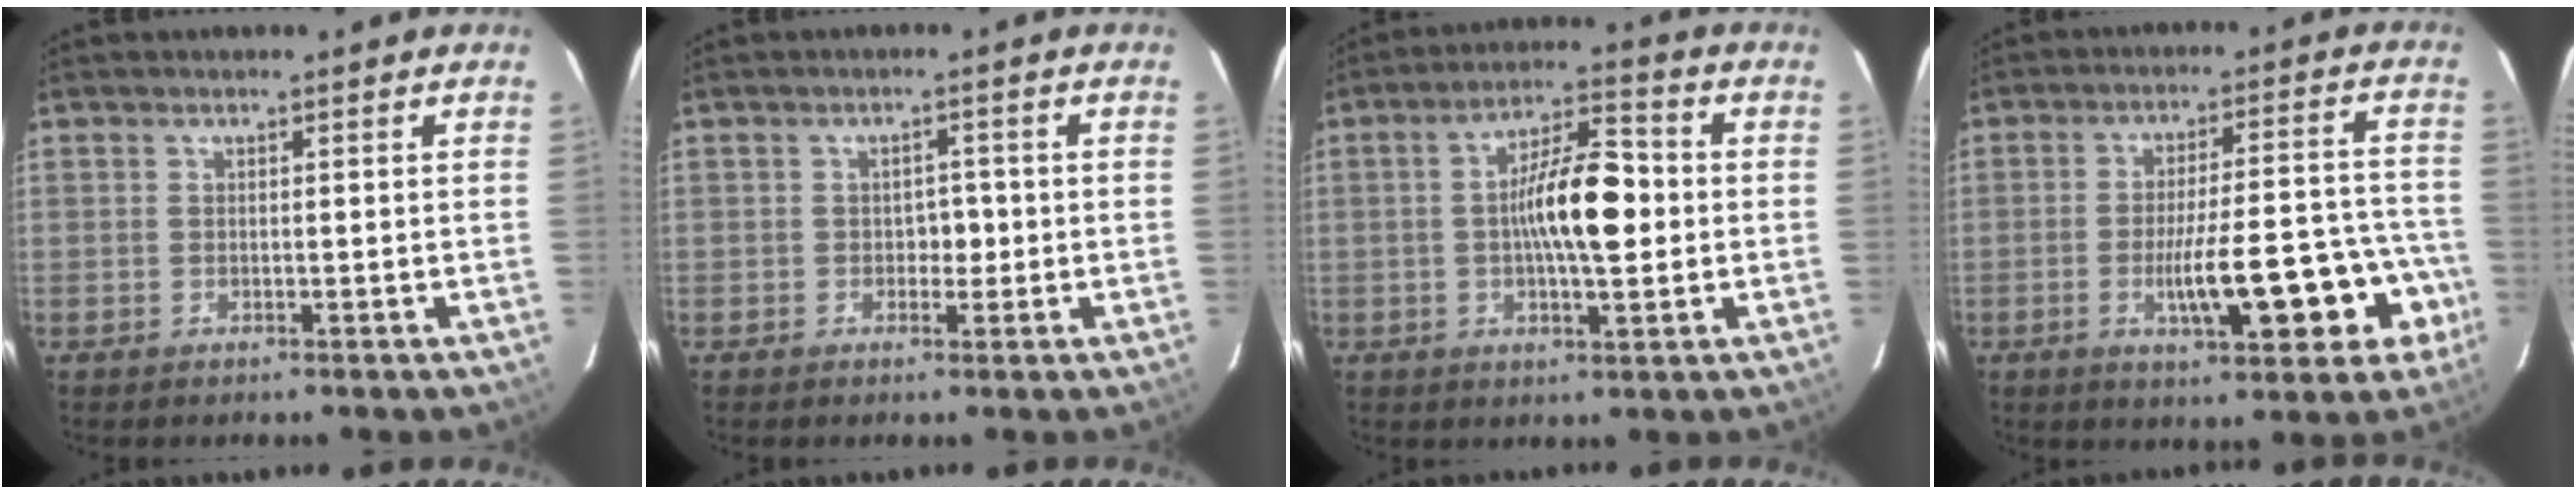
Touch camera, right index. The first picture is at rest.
{"total": 2.2, "force": [-0.4, 1.5, 1.6], "torque": [-0.017, 0.005, -0.005]}
{"total": 10.9, "force": [-0.1, 2.7, 10.5], "torque": [-0.185, 0.018, -0.005]}
{"total": 14.6, "force": [-5.0, 3.5, 13.3], "torque": [-0.179, 0.030, -0.062]}